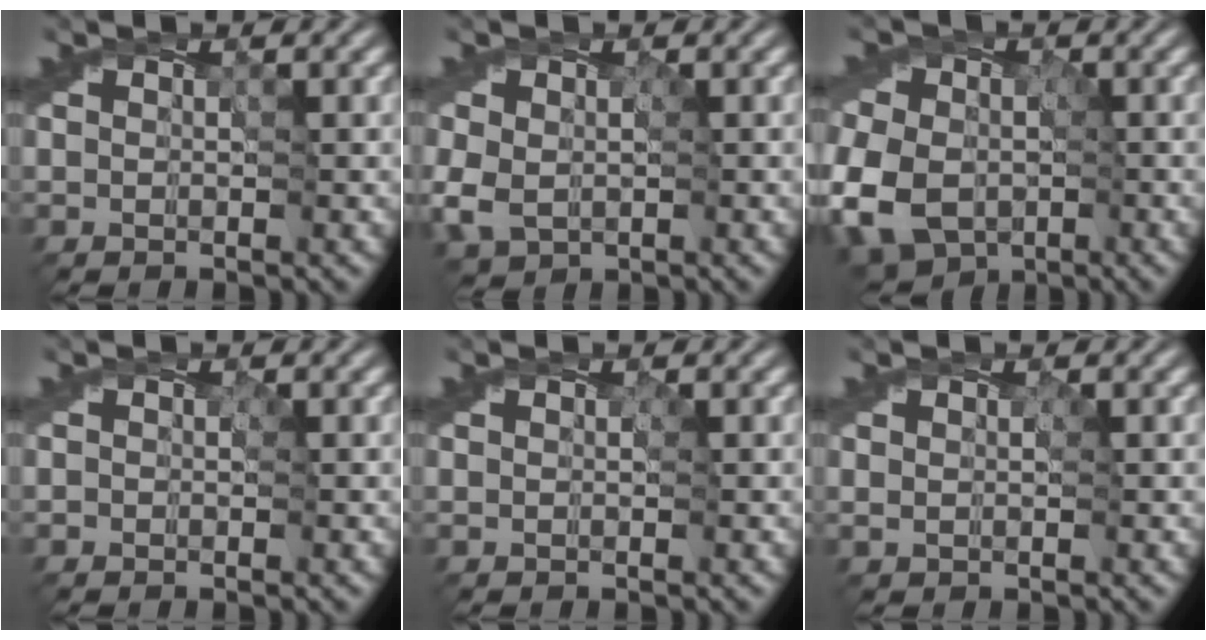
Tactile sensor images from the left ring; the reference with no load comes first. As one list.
[{"total": 3.8, "force": [-0.8, 3.0, 2.2], "torque": [-0.057, -0.008, -0.017]}, {"total": 10.3, "force": [-3.6, 7.8, 5.5], "torque": [-0.123, -0.024, -0.080]}, {"total": 0.0}, {"total": 0.0}, {"total": 0.6, "force": [0.0, 0.5, 0.3], "torque": [-0.006, 0.002, -0.002]}]